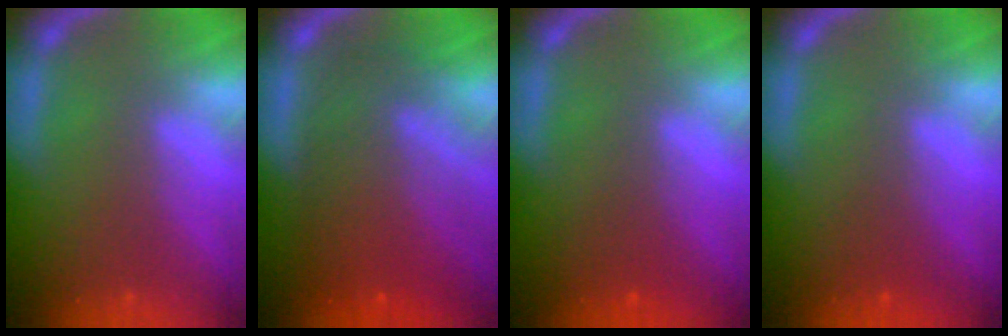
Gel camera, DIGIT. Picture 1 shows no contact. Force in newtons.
{"total": 9.1}
{"total": 1.5}
{"total": 1.0}